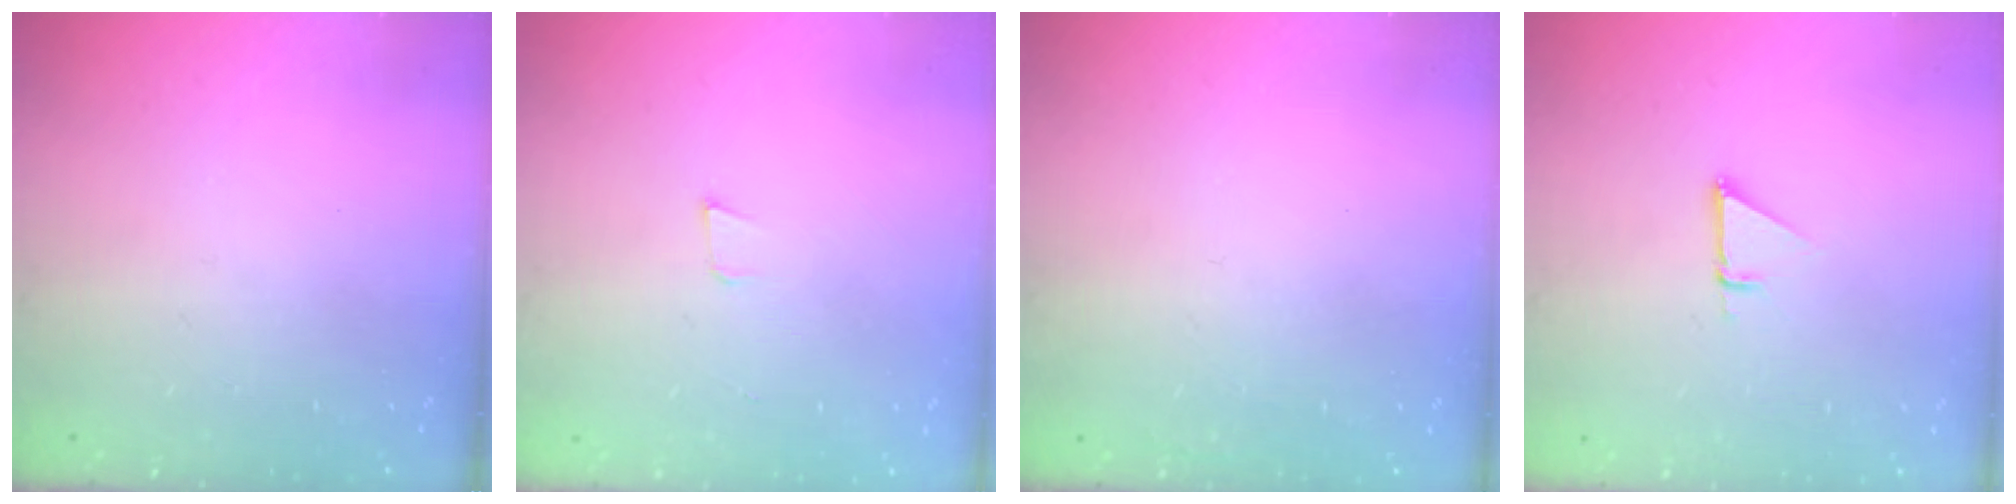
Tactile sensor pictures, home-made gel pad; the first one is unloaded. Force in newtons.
{"total": 3.3, "press": 2.0, "slide": 2.6}
{"total": 1.6, "press": 1.6, "slide": 0.1}
{"total": 2.3, "press": 2.3, "slide": 0.1}